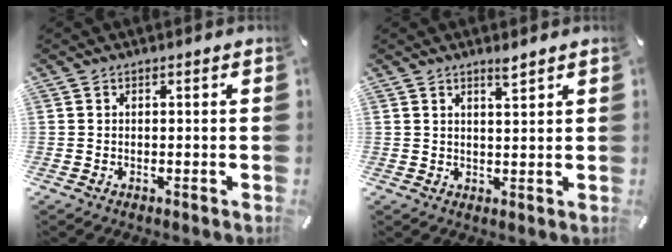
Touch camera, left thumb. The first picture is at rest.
{"total": 2.6, "force": [2.2, 0.1, 1.4], "torque": [-0.023, -0.010, 0.037]}